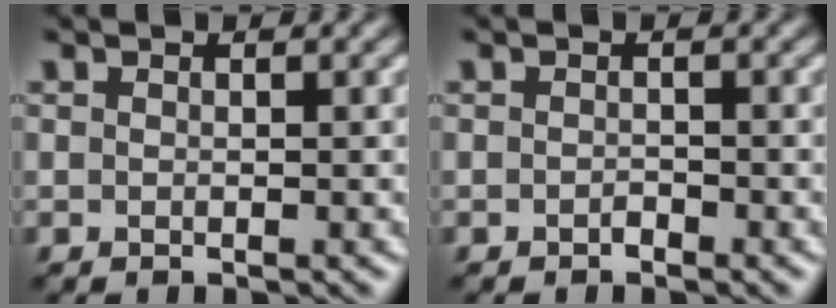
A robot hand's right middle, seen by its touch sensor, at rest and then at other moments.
{"total": 0.6, "force": [-0.4, 0.3, 0.3], "torque": [-0.004, -0.001, -0.007]}